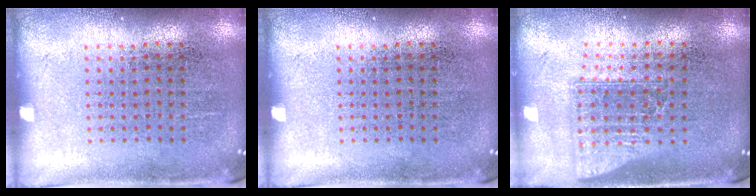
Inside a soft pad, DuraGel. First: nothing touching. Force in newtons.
{"total": 0.0}
{"total": 1.5, "press": 1.2, "slide": 1.0}